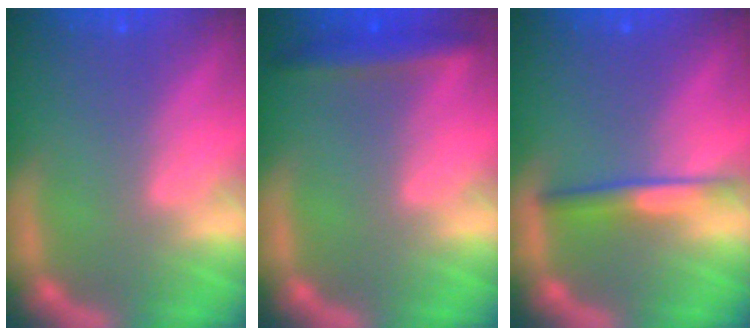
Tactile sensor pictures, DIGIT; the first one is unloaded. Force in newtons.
{"total": 2.9}
{"total": 2.5}